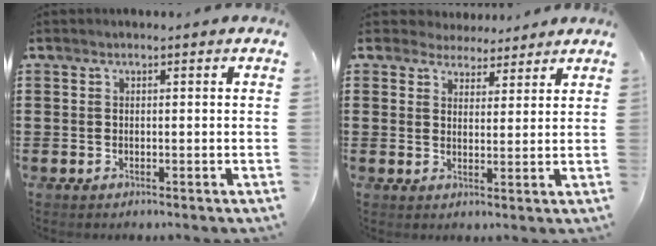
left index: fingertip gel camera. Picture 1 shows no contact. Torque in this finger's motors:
{"motor_torque": [0.22, 0.23, -0.04, -0.03]}